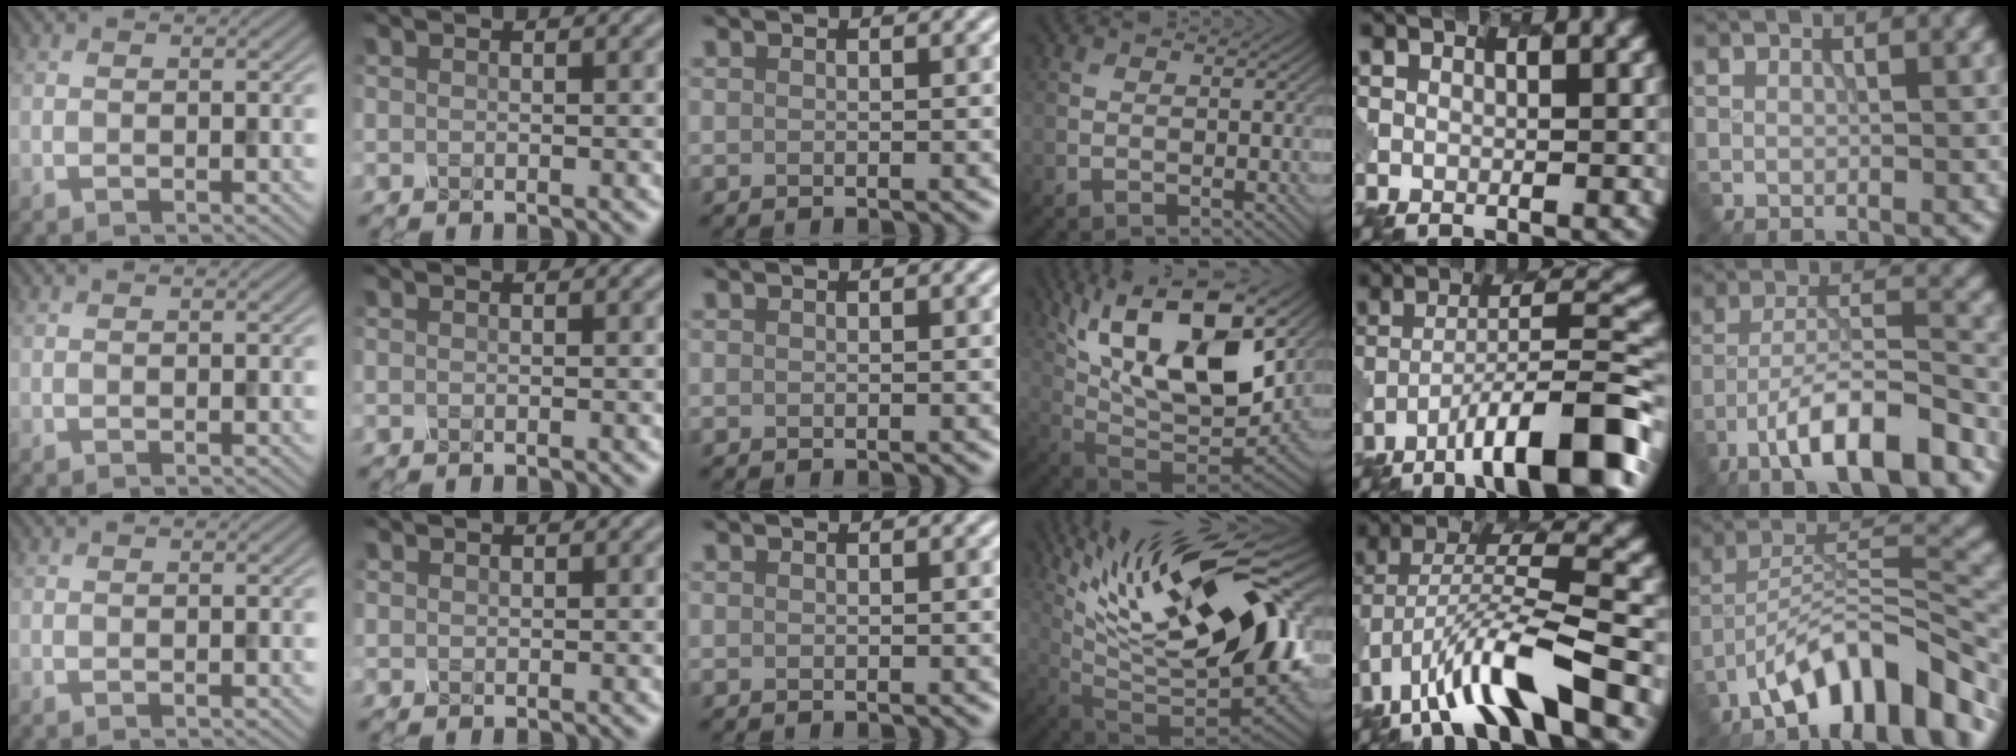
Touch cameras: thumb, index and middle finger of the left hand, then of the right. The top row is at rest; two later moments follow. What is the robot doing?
{"motion": "twist", "object": "rubiks cube"}